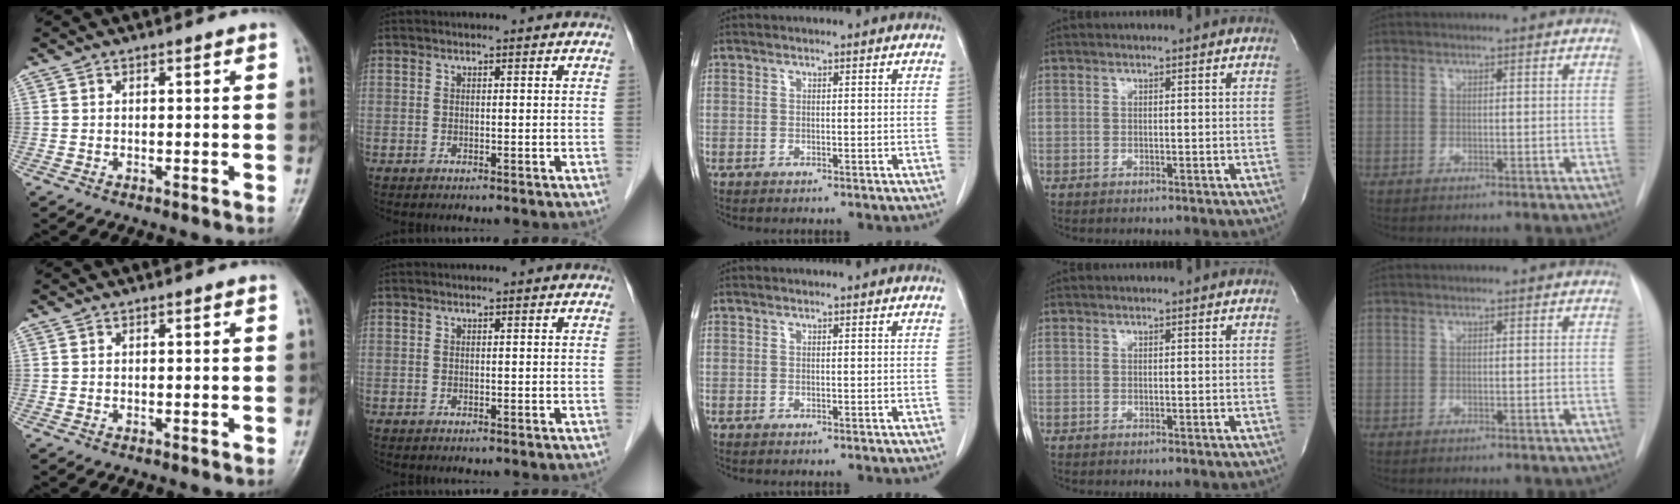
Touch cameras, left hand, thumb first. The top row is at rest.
{}